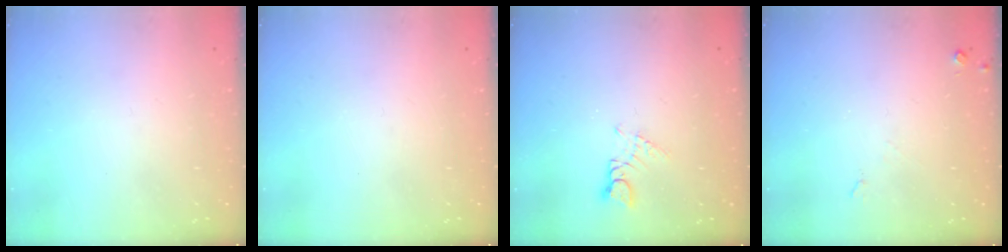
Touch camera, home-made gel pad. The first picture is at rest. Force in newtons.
{"total": 0.0}
{"total": 2.0, "press": 2.0, "slide": 0.2}
{"total": 3.5, "press": 3.4, "slide": 0.6}